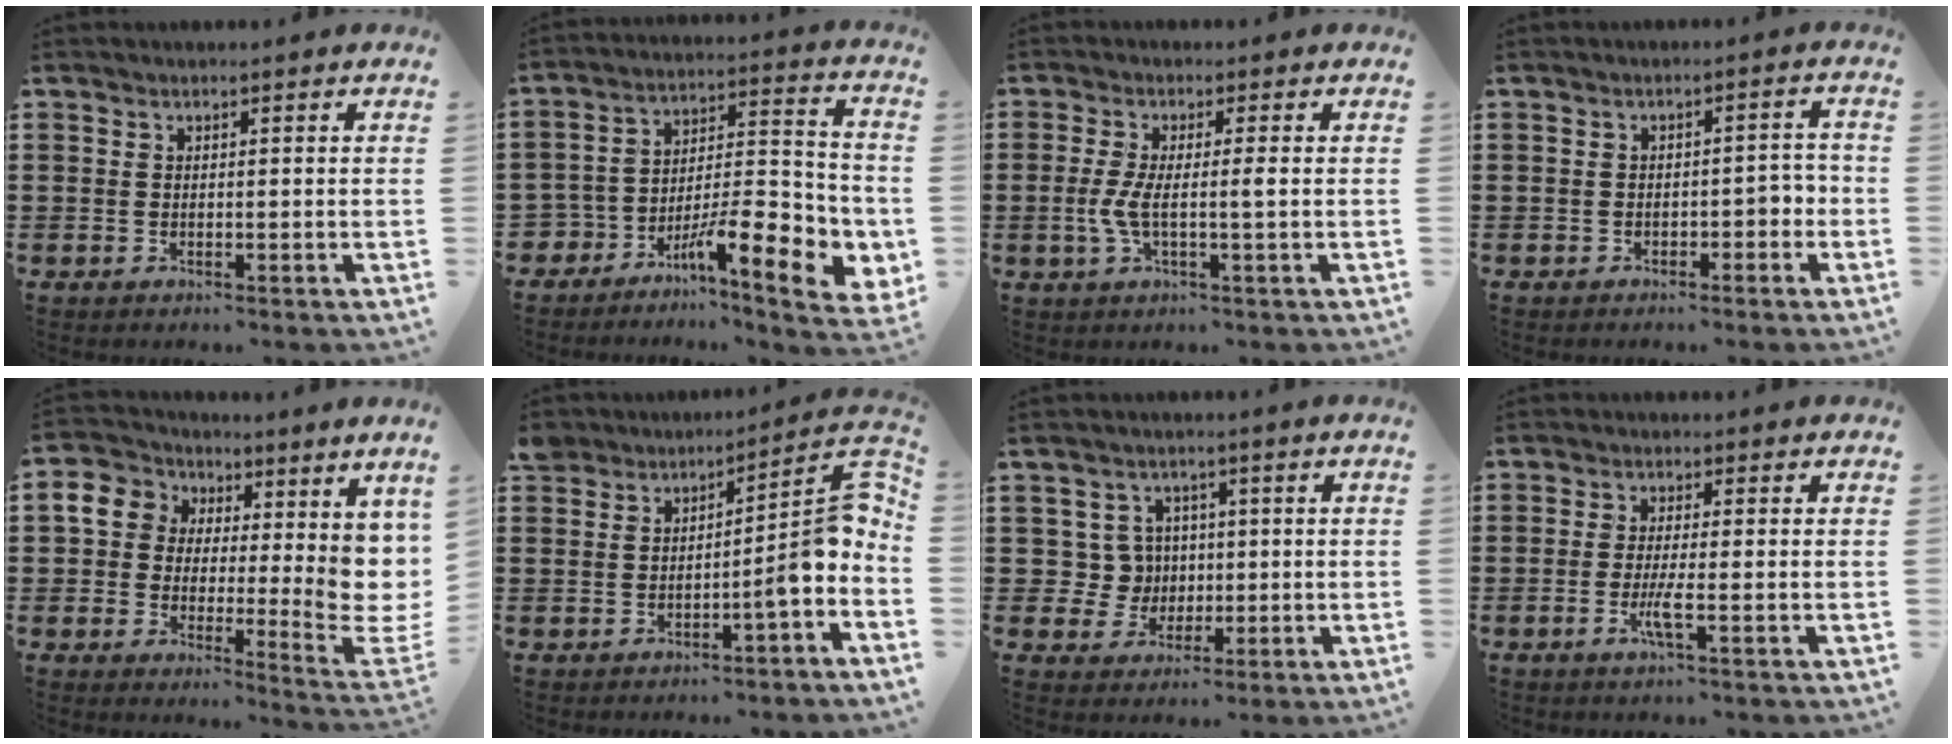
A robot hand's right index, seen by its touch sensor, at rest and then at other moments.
{"total": 11.3, "force": [-7.5, 3.7, 7.6], "torque": [-0.109, 0.014, -0.134]}
{"total": 4.3, "force": [-0.3, 0.4, 4.3], "torque": [-0.100, -0.011, -0.015]}
{"total": 2.5, "force": [-1.3, 1.3, 1.7], "torque": [-0.033, 0.004, -0.028]}
{"total": 8.3, "force": [3.4, 6.6, 3.8], "torque": [-0.088, -0.022, 0.069]}
{"total": 6.9, "force": [0.4, 1.3, 6.8], "torque": [-0.091, -0.027, 0.001]}
{"total": 5.1, "force": [0.3, 4.9, 1.3], "torque": [-0.050, 0.016, 0.005]}
{"total": 3.5, "force": [-1.4, 0.1, 3.2], "torque": [-0.068, -0.012, -0.030]}